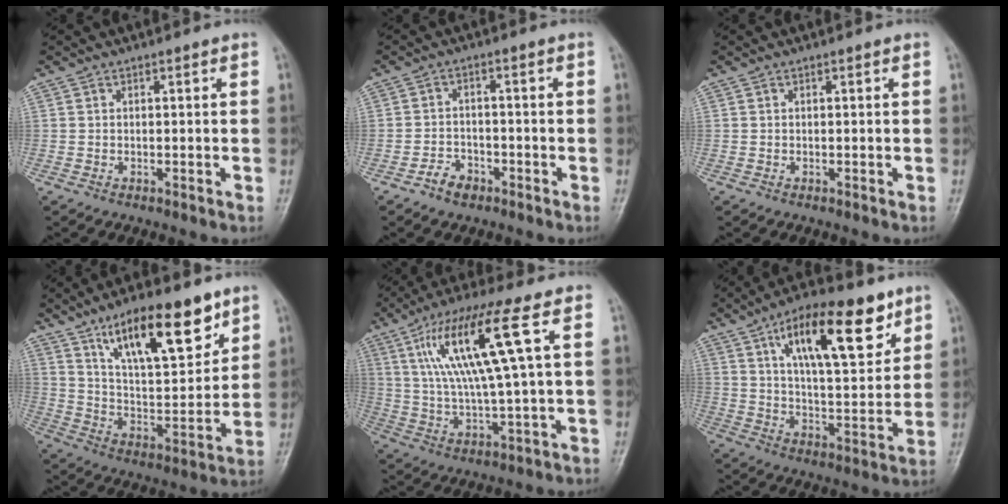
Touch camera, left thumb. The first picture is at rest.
{"total": 3.6, "force": [-2.5, 2.2, 1.4], "torque": [-0.017, 0.020, -0.042]}
{"total": 0.0}
{"total": 18.0, "force": [11.1, 6.3, 12.8], "torque": [-0.170, -0.053, 0.195]}
{"total": 15.2, "force": [4.9, 1.5, 14.2], "torque": [-0.293, -0.003, 0.091]}
{"total": 18.3, "force": [9.6, 6.9, 14.0], "torque": [-0.187, -0.036, 0.157]}